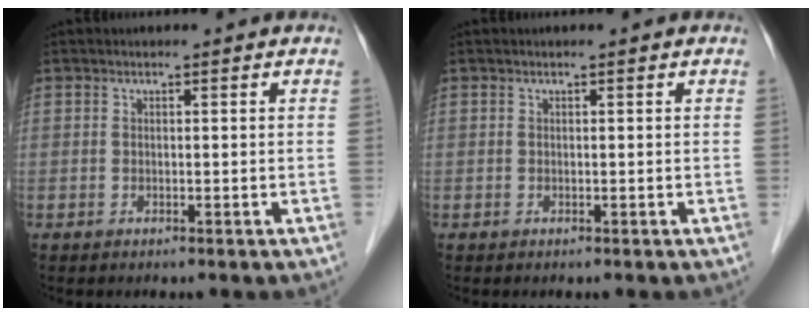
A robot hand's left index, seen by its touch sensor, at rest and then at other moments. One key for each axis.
{"total": 0.0}